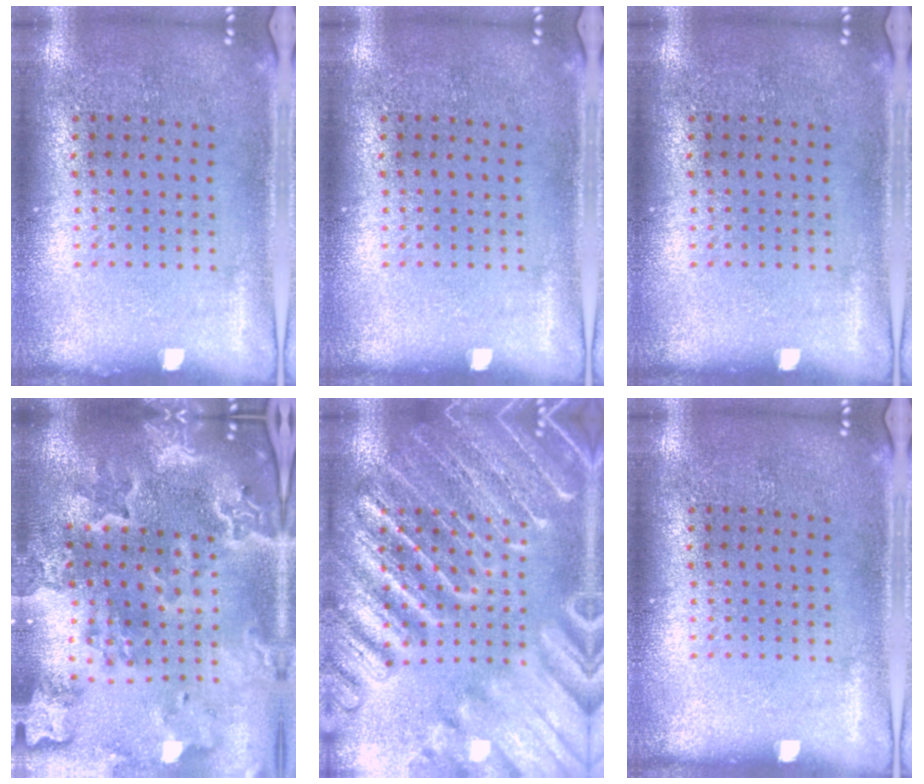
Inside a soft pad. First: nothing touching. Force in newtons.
{"total": 0.0}
{"total": 0.0}
{"total": 4.1, "press": 3.5, "slide": 2.2}
{"total": 6.2, "press": 6.2, "slide": 0.7}
{"total": 0.0}